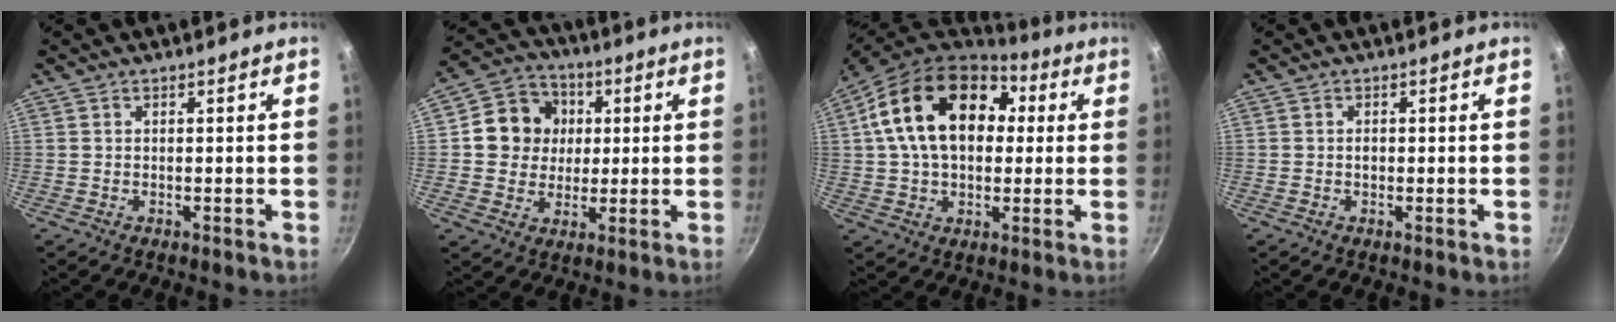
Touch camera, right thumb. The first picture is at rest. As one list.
[{"total": 11.4, "force": [1.9, 10.4, 4.4], "torque": [-0.042, 0.014, 0.023]}, {"total": 20.5, "force": [4.7, 13.8, 14.4], "torque": [-0.223, 0.020, 0.066]}, {"total": 0.9, "force": [-0.1, 0.7, 0.6], "torque": [-0.009, 0.002, -0.002]}]